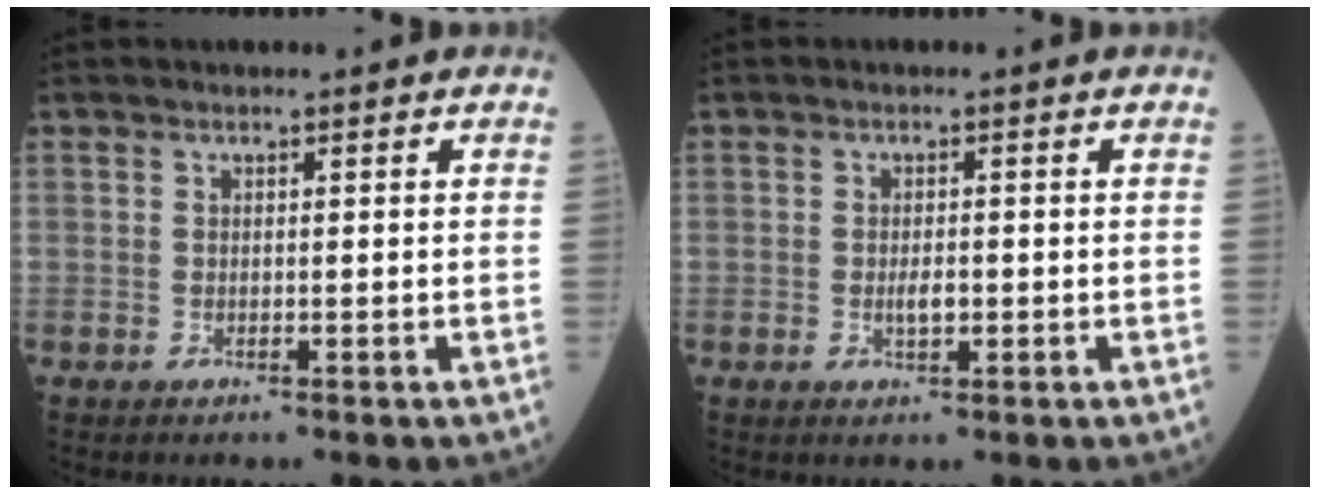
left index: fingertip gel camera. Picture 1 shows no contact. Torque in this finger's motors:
{"motor_torque": [0.30, 0.07, 0.04, 0.04]}